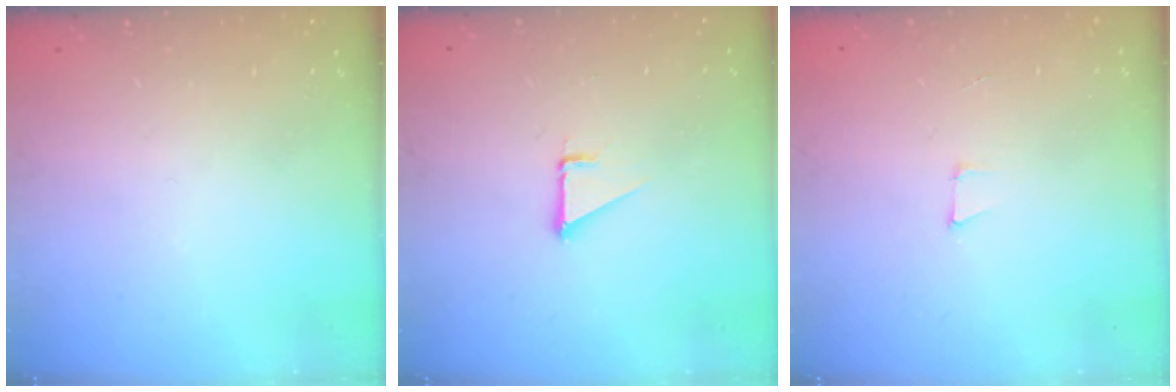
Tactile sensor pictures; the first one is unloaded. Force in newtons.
{"total": 1.9, "press": 1.9, "slide": 0.1}
{"total": 3.6, "press": 2.5, "slide": 2.7}